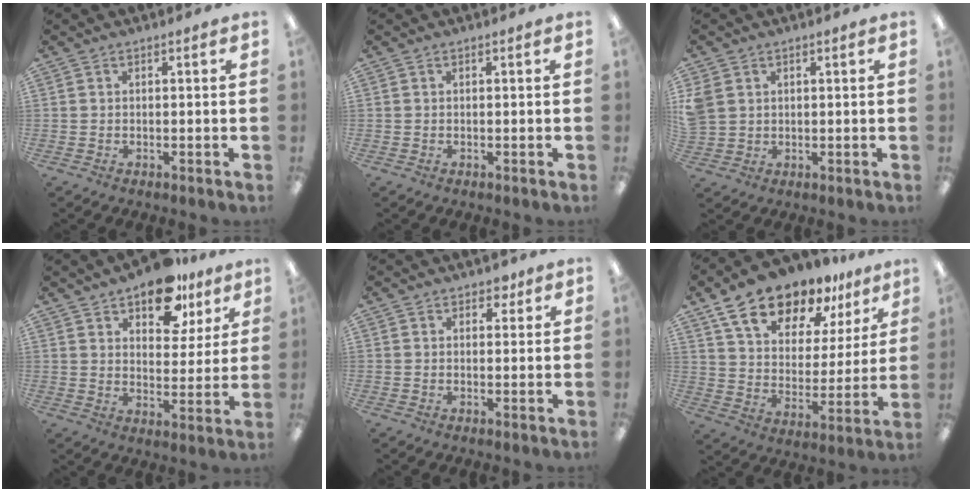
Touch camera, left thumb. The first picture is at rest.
{"total": 0.0}
{"total": 4.6, "force": [1.6, 4.0, 1.7], "torque": [-0.039, 0.009, 0.034]}
{"total": 14.3, "force": [10.2, 7.3, 6.8], "torque": [-0.094, -0.053, 0.182]}
{"total": 2.7, "force": [1.8, 1.8, 0.8], "torque": [0.006, -0.006, 0.029]}
{"total": 16.6, "force": [13.8, 6.9, 6.1], "torque": [-0.124, -0.093, 0.250]}